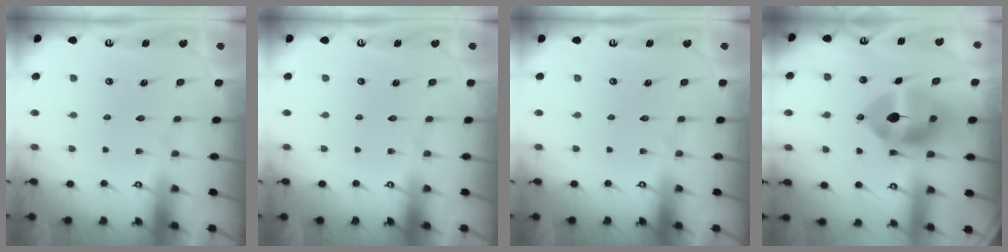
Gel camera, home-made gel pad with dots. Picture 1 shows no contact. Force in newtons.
{"total": 0.0}
{"total": 0.0}
{"total": 13.7, "press": 13.5, "slide": 2.3}